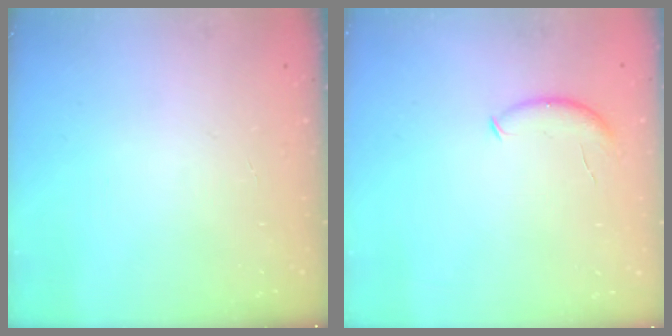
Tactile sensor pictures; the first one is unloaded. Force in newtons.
{"total": 6.8, "press": 6.8, "slide": 0.6}